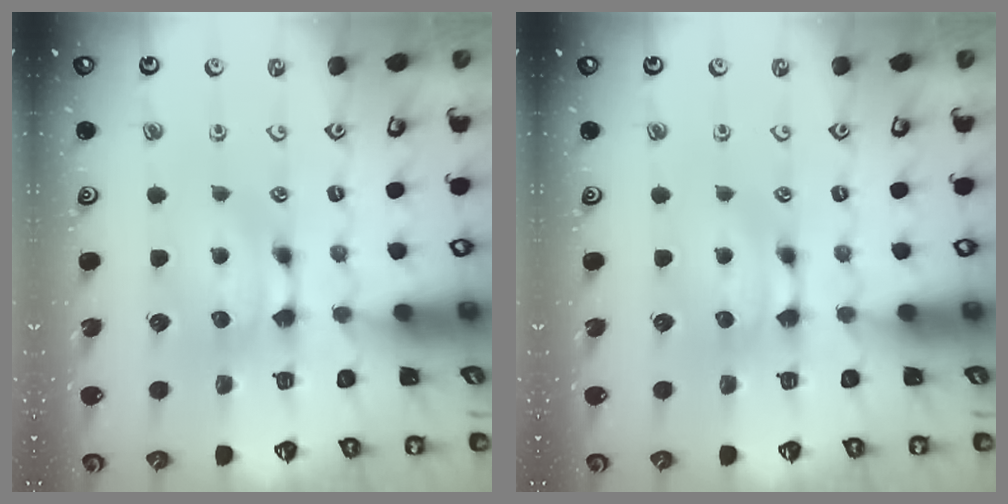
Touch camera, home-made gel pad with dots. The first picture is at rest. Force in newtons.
{"total": 0.0}